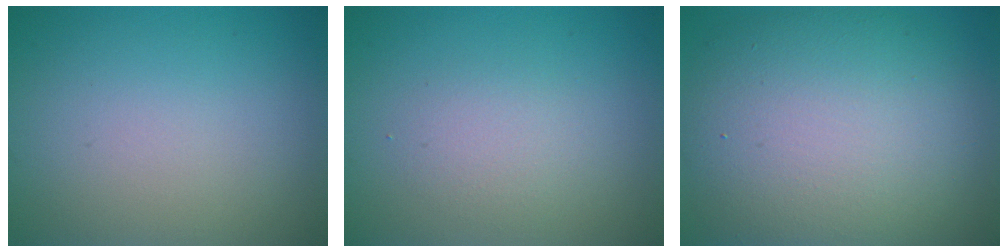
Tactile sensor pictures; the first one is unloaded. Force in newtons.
{"total": 1.9, "press": 1.9, "slide": 0.1}
{"total": 12.0, "press": 12.0, "slide": 0.7}